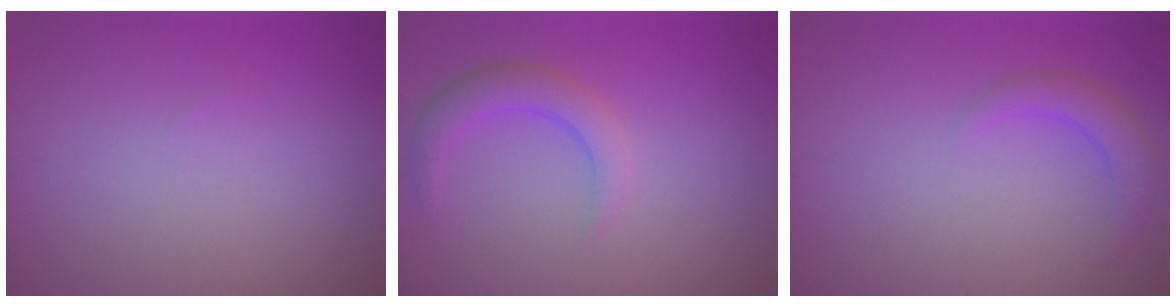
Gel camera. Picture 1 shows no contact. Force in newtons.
{"total": 3.0, "press": 3.0, "slide": 0.2}
{"total": 2.6, "press": 2.5, "slide": 0.2}